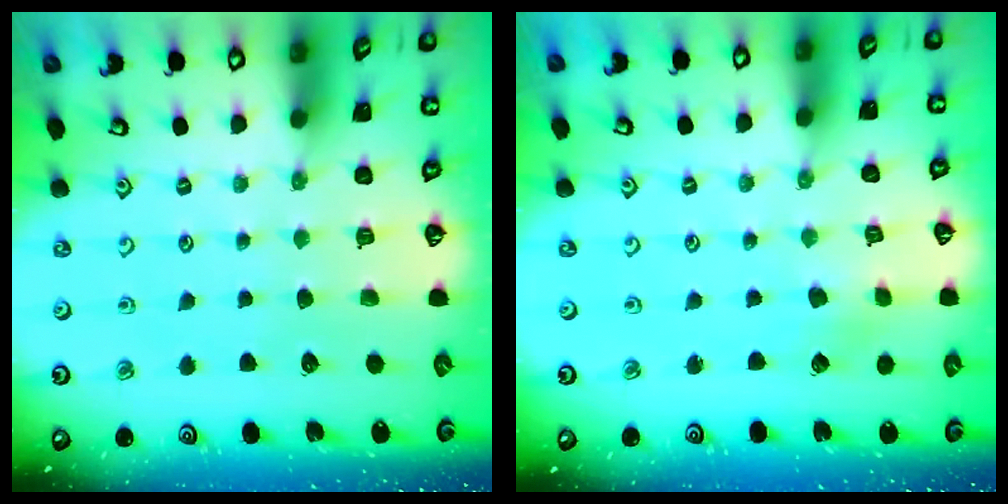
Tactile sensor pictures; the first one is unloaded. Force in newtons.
{"total": 1.3, "press": 1.3, "slide": 0.1}